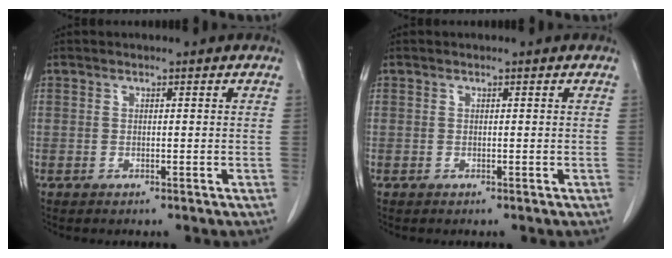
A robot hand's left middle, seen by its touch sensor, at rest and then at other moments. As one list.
[{"total": 0.0}]